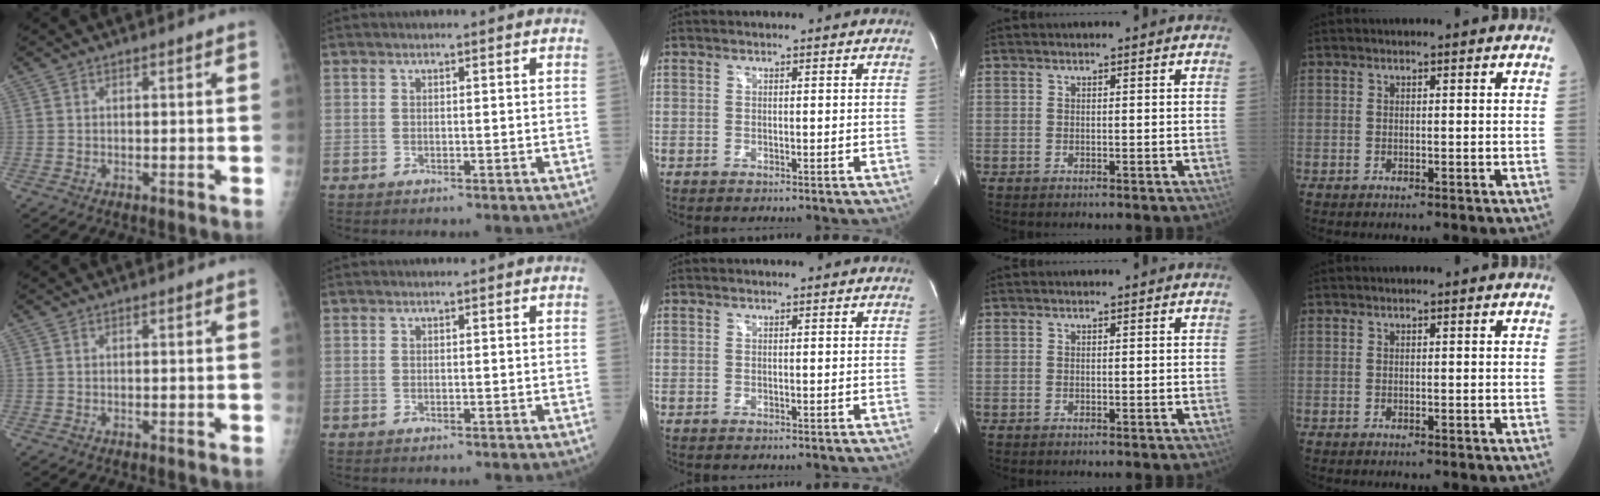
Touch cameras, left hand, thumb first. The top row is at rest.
{}